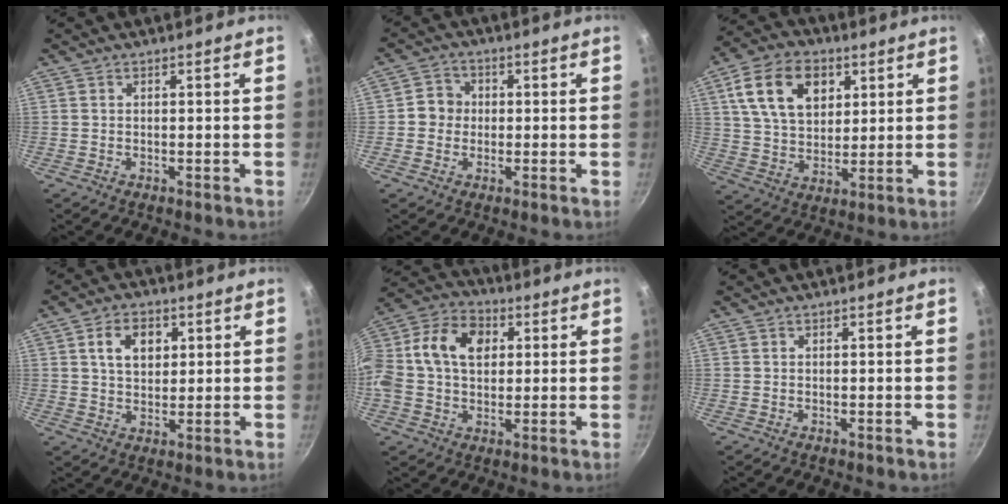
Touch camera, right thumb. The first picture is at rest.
{"total": 4.6, "force": [-0.1, 4.3, 1.5], "torque": [0.003, 0.009, -0.012]}
{"total": 15.2, "force": [5.6, 10.3, 9.7], "torque": [-0.147, -0.005, 0.097]}
{"total": 6.3, "force": [2.0, 4.4, 4.1], "torque": [-0.051, -0.001, 0.033]}
{"total": 16.8, "force": [2.6, 12.0, 11.4], "torque": [-0.201, 0.030, 0.026]}
{"total": 0.0}